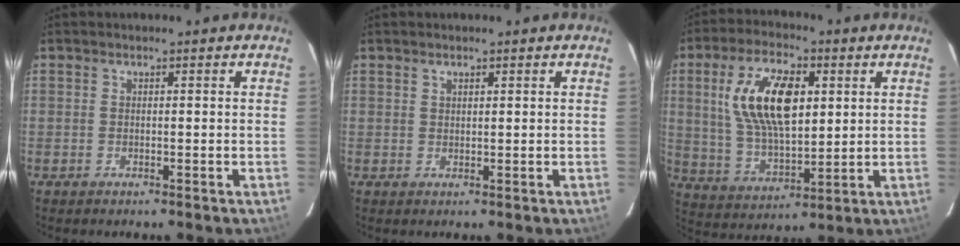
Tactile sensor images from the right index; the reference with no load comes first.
{"total": 1.0, "force": [0.8, 0.5, 0.4], "torque": [-0.004, 0.002, 0.014]}
{"total": 15.9, "force": [4.1, 7.4, 13.4], "torque": [-0.261, 0.012, 0.087]}